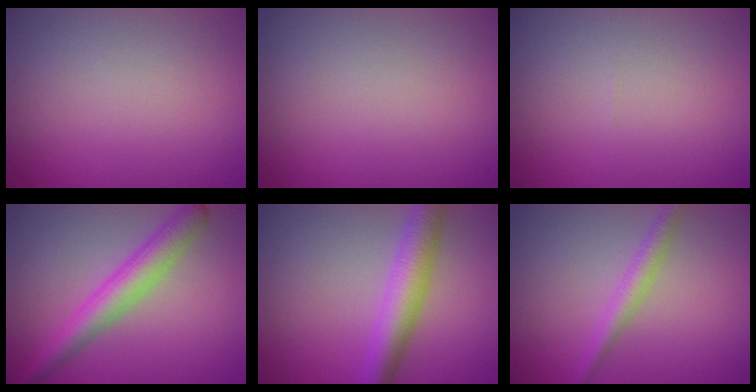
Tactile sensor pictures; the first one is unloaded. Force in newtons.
{"total": 0.0}
{"total": 0.0}
{"total": 4.3, "press": 4.3, "slide": 0.1}
{"total": 4.8, "press": 4.8, "slide": 0.1}
{"total": 2.2, "press": 2.1, "slide": 0.1}